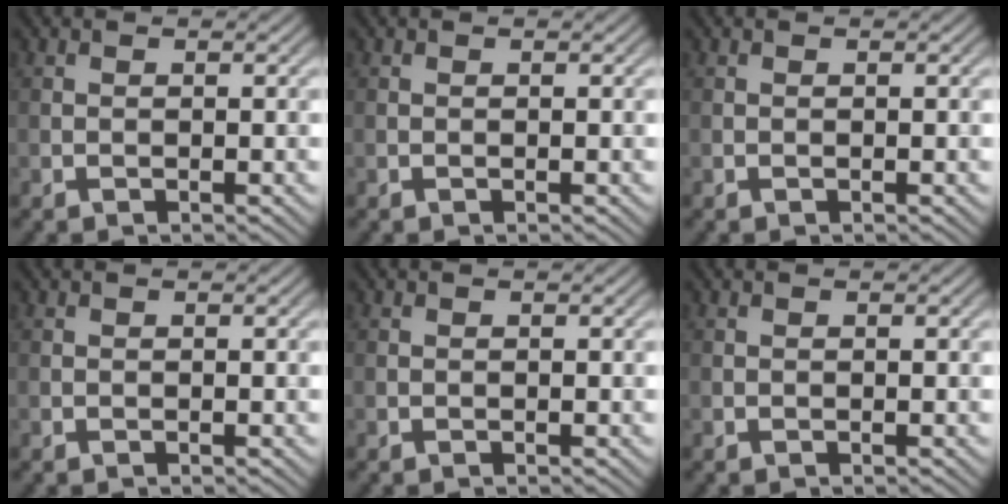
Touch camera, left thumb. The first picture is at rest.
{"total": 0.0}
{"total": 0.0}
{"total": 0.0}
{"total": 0.0}
{"total": 0.0}